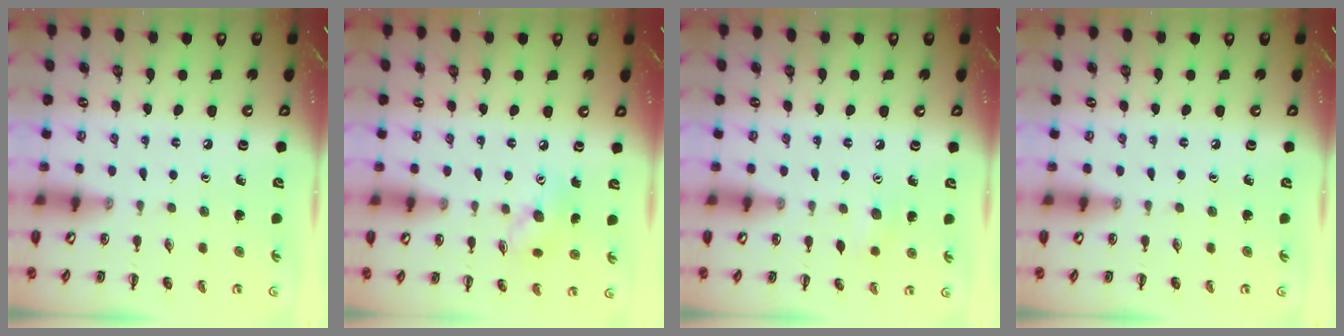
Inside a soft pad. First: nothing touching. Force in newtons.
{"total": 7.4, "press": 7.4, "slide": 0.4}
{"total": 5.5, "press": 5.4, "slide": 1.1}
{"total": 0.0}